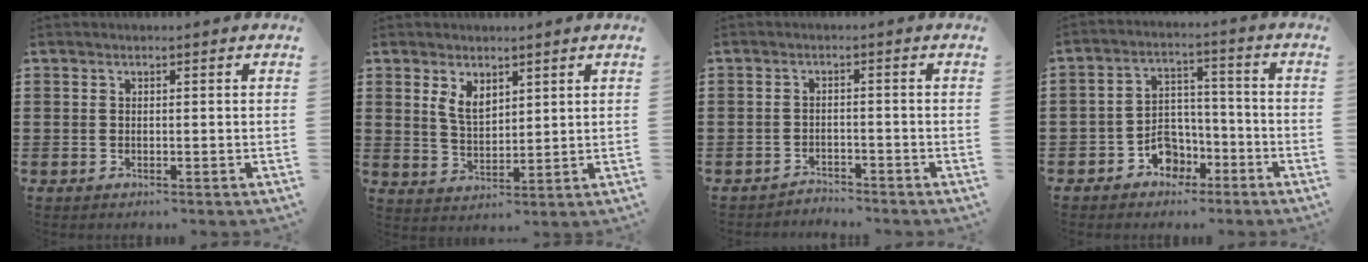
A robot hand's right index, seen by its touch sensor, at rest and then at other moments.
{"total": 4.0, "force": [2.2, 2.3, 2.4], "torque": [-0.055, 0.007, 0.041]}
{"total": 2.1, "force": [-2.1, 0.2, -0.1], "torque": [-0.006, 0.001, -0.045]}
{"total": 5.4, "force": [-3.0, 4.2, 1.4], "torque": [-0.033, 0.016, -0.054]}